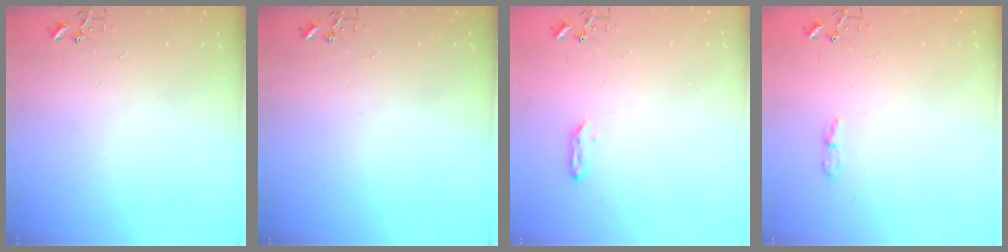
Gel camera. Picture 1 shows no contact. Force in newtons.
{"total": 0.0}
{"total": 4.1, "press": 4.0, "slide": 0.6}
{"total": 4.7, "press": 4.7, "slide": 0.7}